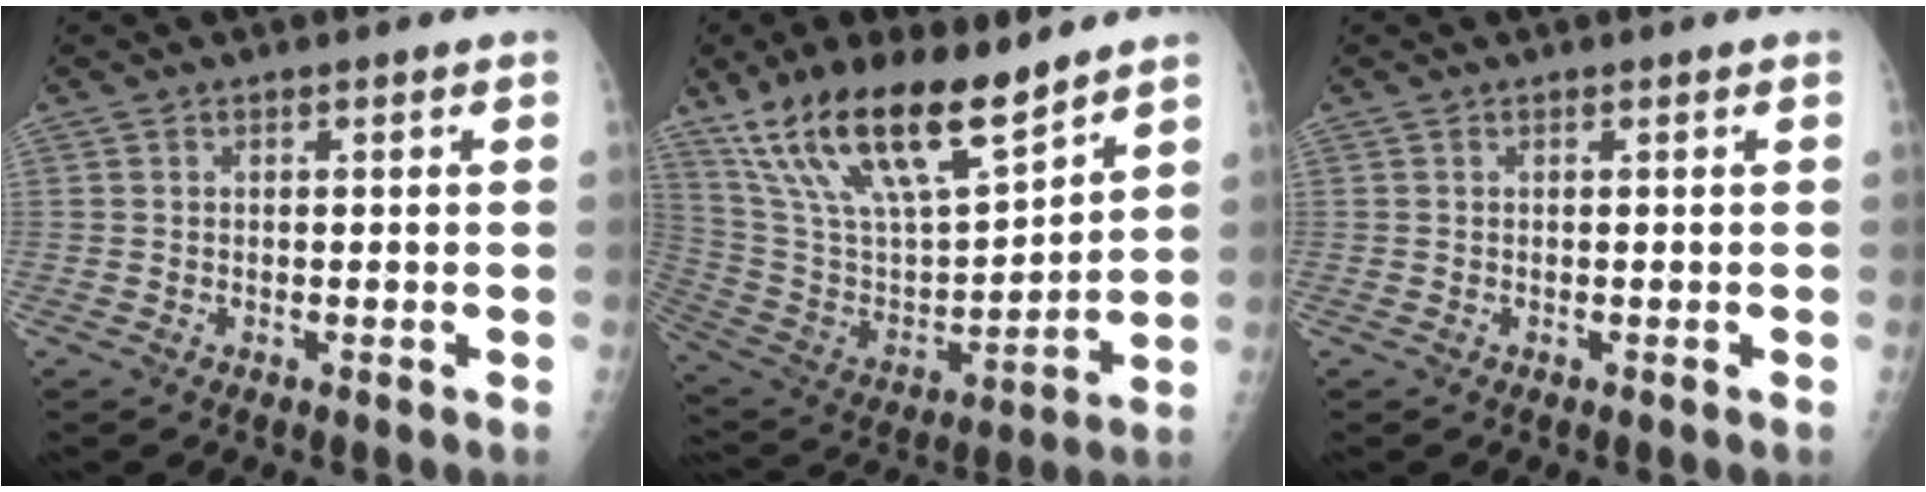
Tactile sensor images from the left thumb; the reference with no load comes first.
{"total": 22.1, "force": [15.4, 7.1, 14.2], "torque": [-0.238, -0.058, 0.291]}
{"total": 0.0}